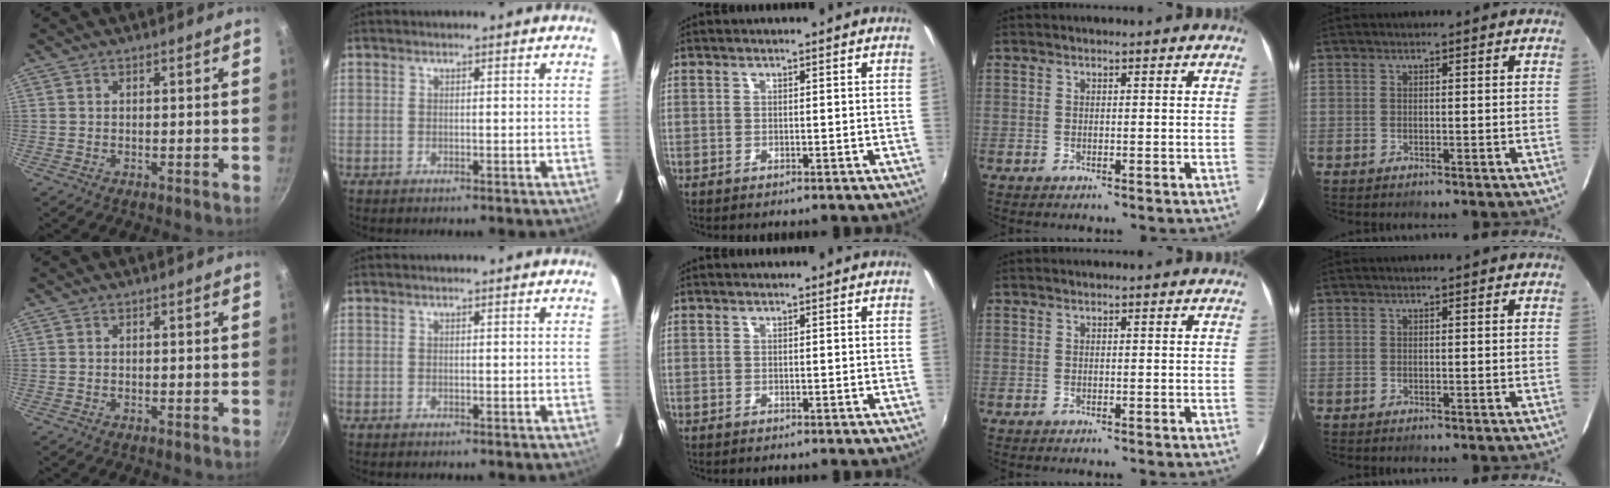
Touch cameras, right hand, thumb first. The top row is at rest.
{}